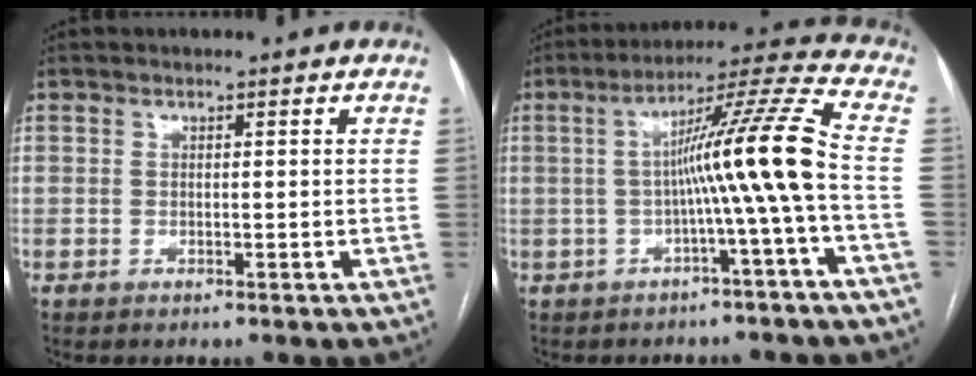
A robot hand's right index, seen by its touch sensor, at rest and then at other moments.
{"total": 11.5, "force": [-1.7, -2.4, 11.1], "torque": [-0.172, 0.020, -0.027]}